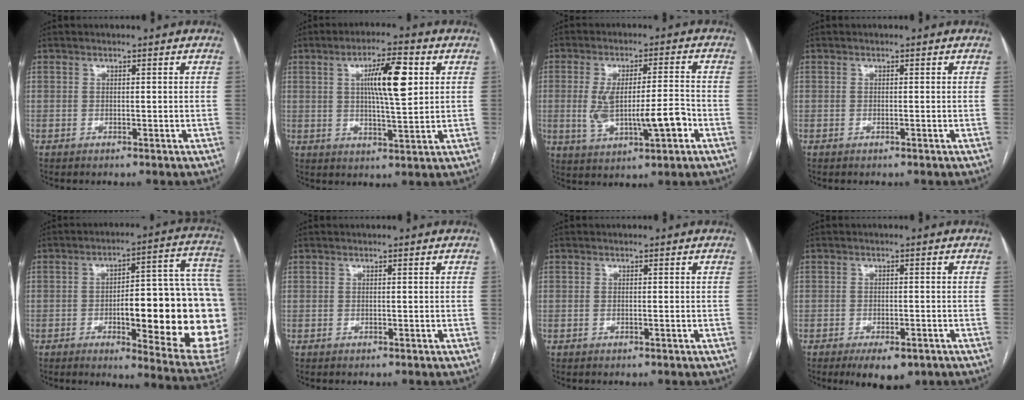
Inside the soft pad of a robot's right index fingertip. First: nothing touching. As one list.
[{"total": 9.5, "force": [2.6, 1.5, 9.0], "torque": [-0.152, 0.008, 0.043]}, {"total": 10.7, "force": [-2.1, 2.7, 10.1], "torque": [-0.190, 0.011, -0.023]}, {"total": 0.0}, {"total": 27.4, "force": [-3.9, 5.1, 26.6], "torque": [-0.265, 0.021, -0.045]}, {"total": 0.0}, {"total": 0.6, "force": [-0.1, 0.2, 0.6], "torque": [-0.011, -0.001, 0.000]}, {"total": 5.9, "force": [-3.8, 2.5, 3.8], "torque": [-0.053, -0.004, -0.051]}]